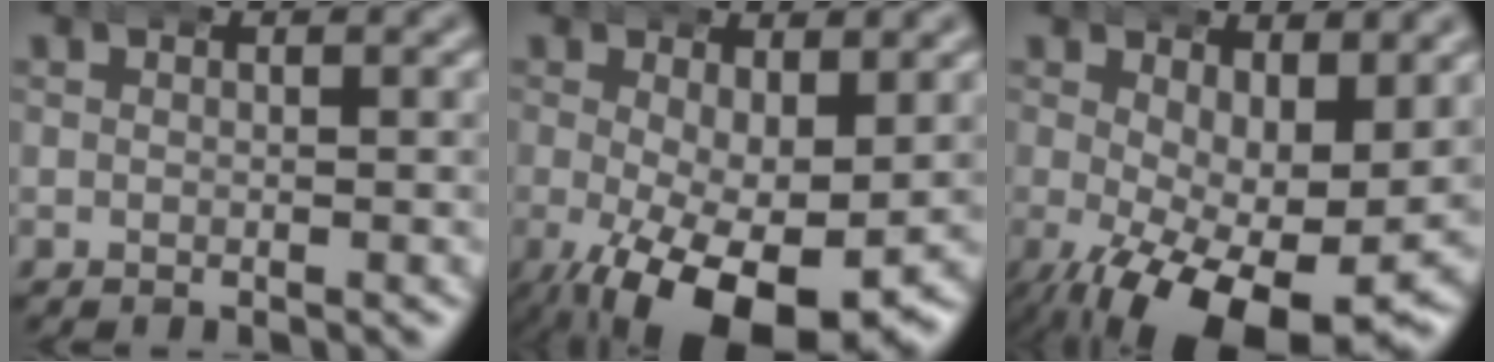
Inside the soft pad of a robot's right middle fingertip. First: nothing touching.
{"total": 9.1, "force": [-4.0, 3.4, 7.4], "torque": [-0.137, -0.046, -0.037]}
{"total": 9.9, "force": [-3.8, 4.0, 8.2], "torque": [-0.138, -0.053, -0.033]}